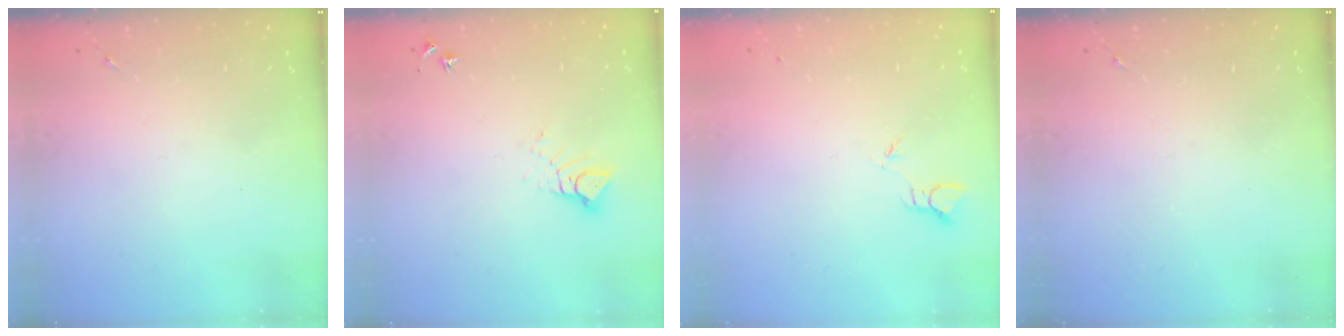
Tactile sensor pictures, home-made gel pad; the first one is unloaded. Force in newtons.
{"total": 6.3, "press": 6.3, "slide": 0.1}
{"total": 1.9, "press": 1.9, "slide": 0.1}
{"total": 0.0}